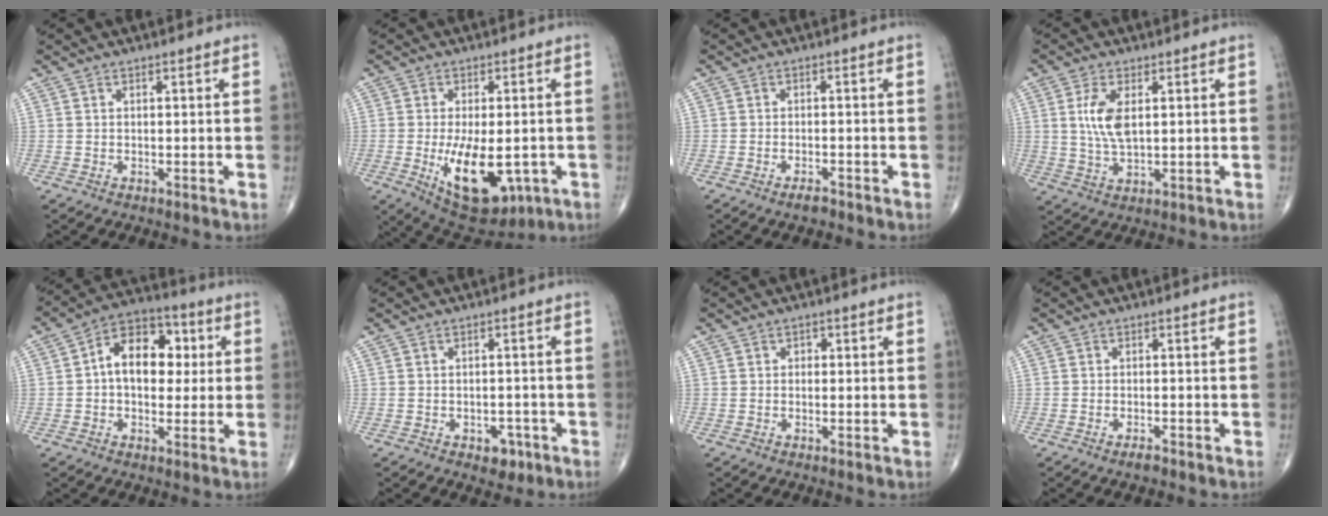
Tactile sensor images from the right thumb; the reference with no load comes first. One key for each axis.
{"total": 14.4, "fx": -3.7, "fy": 7.1, "fz": 12.0, "tx": -0.176, "ty": -0.013, "tz": -0.035}
{"total": 1.8, "fx": -1.5, "fy": 0.5, "fz": 1.0, "tx": -0.022, "ty": 0.004, "tz": -0.027}
{"total": 6.8, "fx": 1.5, "fy": 3.1, "fz": 5.8, "tx": -0.124, "ty": -0.008, "tz": 0.034}
{"total": 12.7, "fx": 1.6, "fy": 8.4, "fz": 9.4, "tx": -0.106, "ty": 0.025, "tz": 0.012}
{"total": 3.6, "fx": -1.9, "fy": 2.4, "fz": 2.0, "tx": -0.007, "ty": 0.010, "tz": -0.021}
{"total": 0.8, "fx": 0.0, "fy": 0.7, "fz": 0.4, "tx": 0.003, "ty": 0.003, "tz": -0.006}
{"total": 1.5, "fx": -1.2, "fy": 0.4, "fz": 0.8, "tx": -0.019, "ty": 0.002, "tz": -0.022}